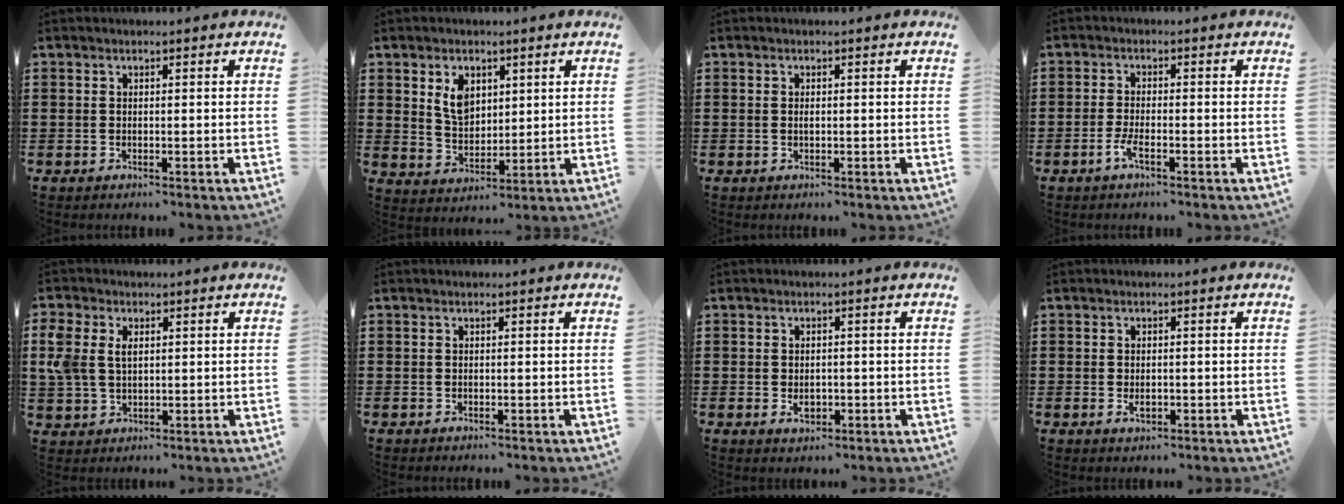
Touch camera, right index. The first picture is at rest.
{"total": 5.2, "force": [2.3, 3.3, 3.3], "torque": [-0.069, 0.007, 0.040]}
{"total": 0.7, "force": [0.0, 0.2, 0.7], "torque": [-0.014, -0.001, 0.000]}
{"total": 2.6, "force": [-1.4, 0.4, 2.2], "torque": [-0.051, -0.006, -0.030]}
{"total": 4.8, "force": [1.5, 3.3, 3.2], "torque": [-0.096, 0.003, 0.019]}
{"total": 0.0}
{"total": 2.1, "force": [-0.4, 1.4, 1.5], "torque": [-0.022, -0.002, -0.009]}
{"total": 1.3, "force": [-0.2, 0.8, 1.1], "torque": [-0.020, 0.001, -0.004]}